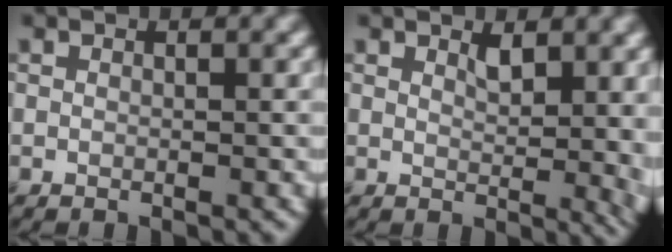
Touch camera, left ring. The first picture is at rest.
{"total": 3.0, "force": [1.4, 1.0, 2.5], "torque": [-0.034, -0.006, 0.026]}